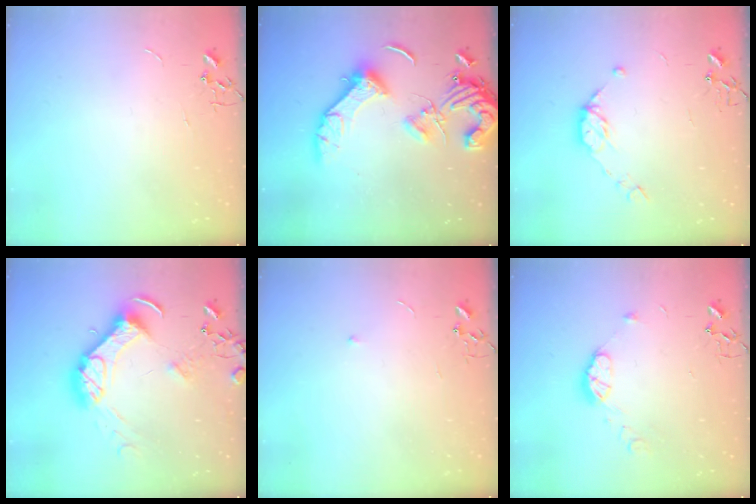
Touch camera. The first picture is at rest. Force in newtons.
{"total": 17.1, "press": 17.0, "slide": 2.2}
{"total": 8.7, "press": 8.7, "slide": 0.7}
{"total": 16.1, "press": 16.0, "slide": 1.9}
{"total": 4.1, "press": 4.1, "slide": 0.6}
{"total": 8.5, "press": 8.5, "slide": 0.4}